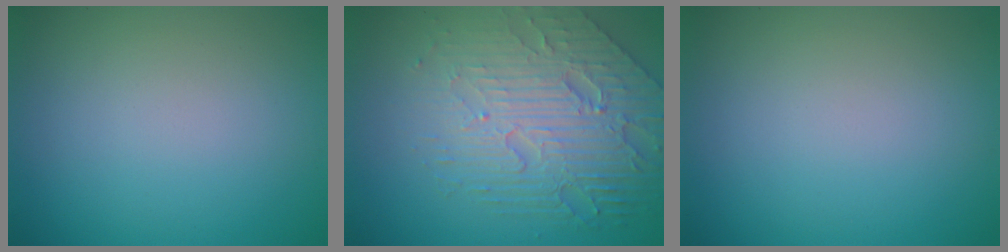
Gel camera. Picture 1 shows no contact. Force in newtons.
{"total": 7.6, "press": 5.3, "slide": 5.4}
{"total": 0.0}